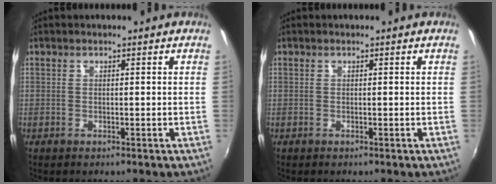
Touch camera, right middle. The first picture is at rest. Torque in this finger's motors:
{"motor_torque": [-2.02, -0.12, -0.04, 0.00]}